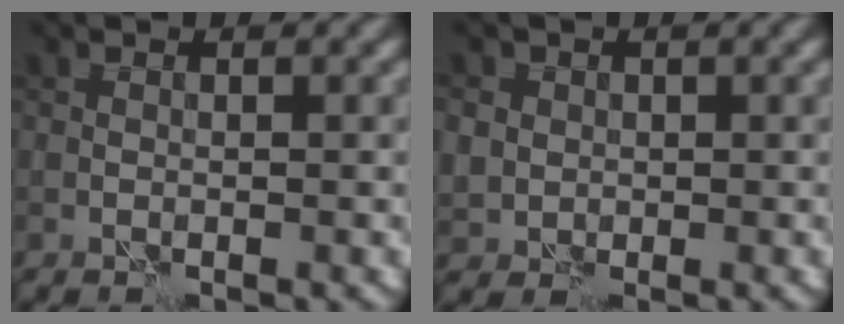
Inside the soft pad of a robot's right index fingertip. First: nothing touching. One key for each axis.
{"total": 3.4, "fx": 0.9, "fy": 3.1, "fz": 1.1, "tx": -0.021, "ty": 0.011, "tz": 0.008}